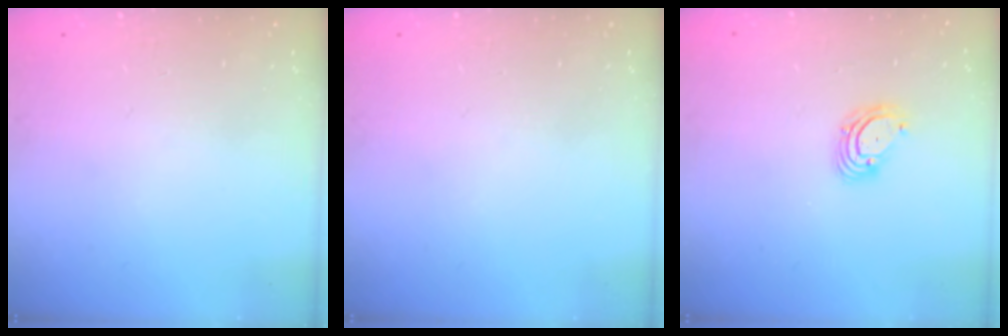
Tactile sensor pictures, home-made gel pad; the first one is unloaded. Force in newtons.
{"total": 0.0}
{"total": 3.9, "press": 3.9, "slide": 0.2}